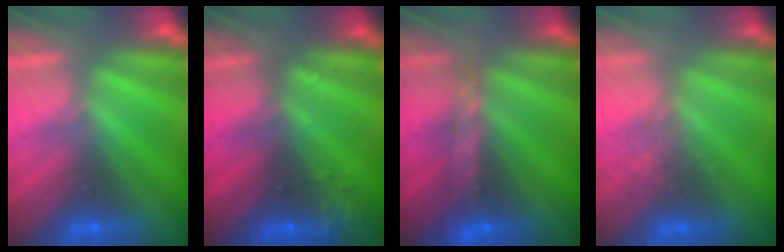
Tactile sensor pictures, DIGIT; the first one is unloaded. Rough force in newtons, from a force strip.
{"total": 2.8}
{"total": 8.5}
{"total": 2.6}